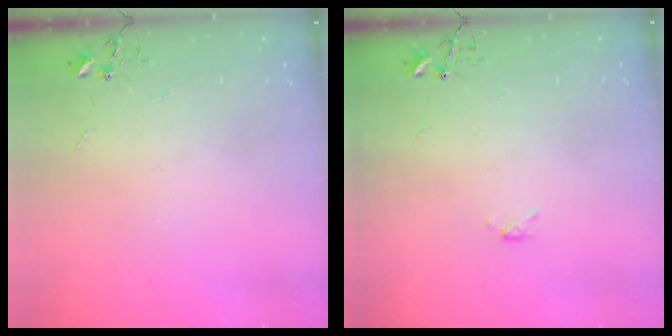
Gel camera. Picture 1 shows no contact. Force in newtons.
{"total": 2.3, "press": 2.3, "slide": 0.4}